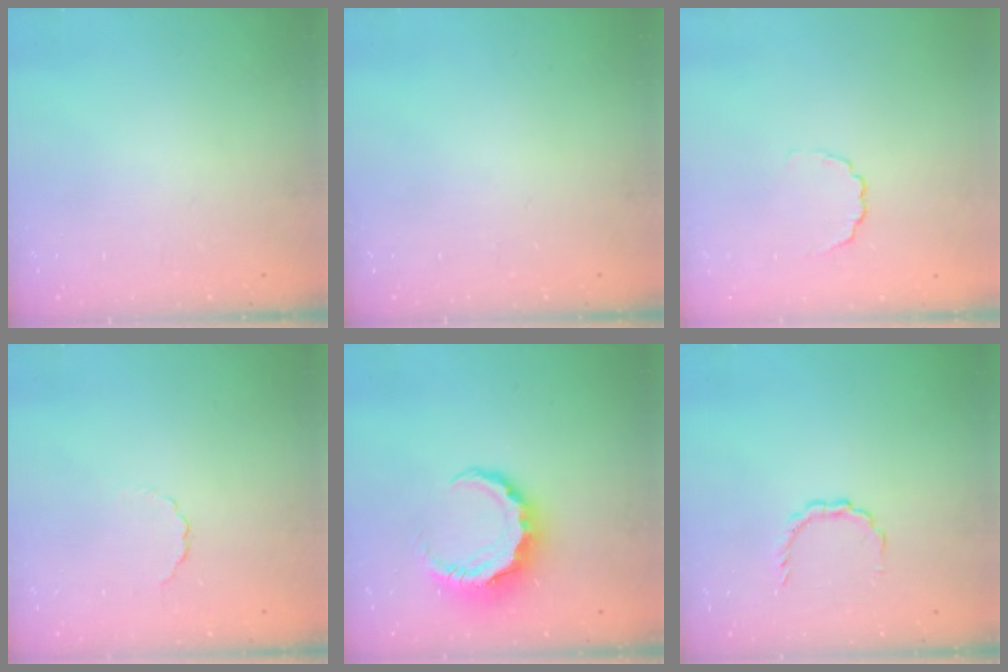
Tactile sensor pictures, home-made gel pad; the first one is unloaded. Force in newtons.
{"total": 0.0}
{"total": 3.4, "press": 3.2, "slide": 1.1}
{"total": 2.6, "press": 2.4, "slide": 0.9}
{"total": 7.8, "press": 7.8, "slide": 0.8}
{"total": 3.6, "press": 3.6, "slide": 0.3}